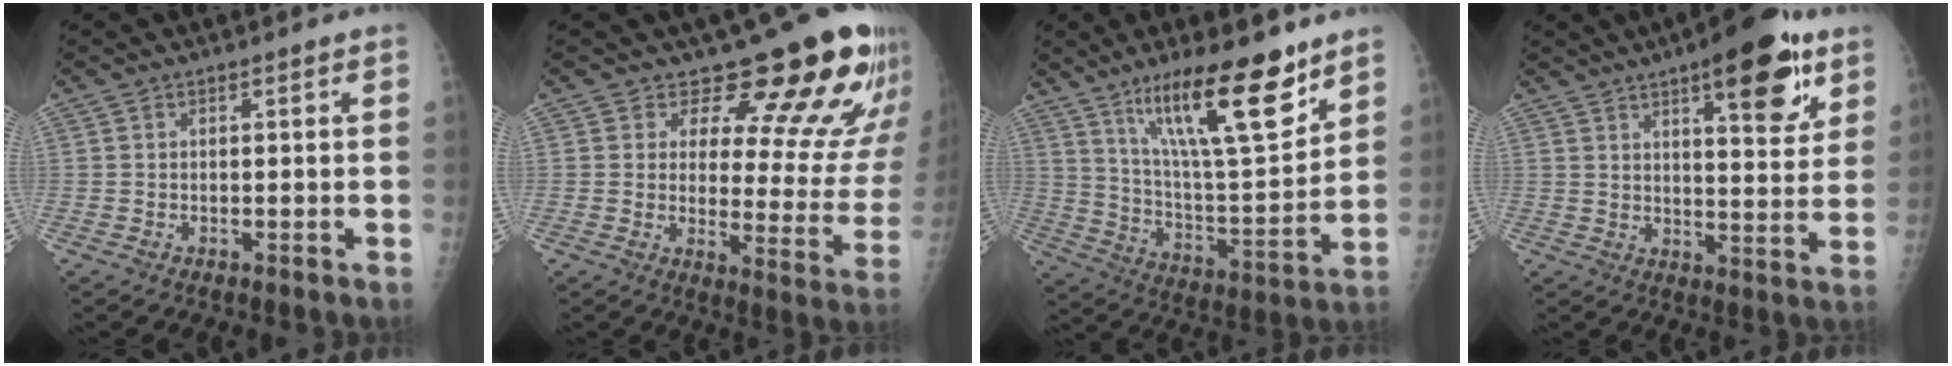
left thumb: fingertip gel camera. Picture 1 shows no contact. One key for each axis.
{"total": 18.6, "fx": 13.9, "fy": 7.8, "fz": 9.6, "tx": -0.067, "ty": -0.095, "tz": 0.159}
{"total": 20.5, "fx": 13.2, "fy": 4.9, "fz": 14.9, "tx": -0.219, "ty": -0.071, "tz": 0.230}
{"total": 15.7, "fx": 8.6, "fy": 5.3, "fz": 12.0, "tx": -0.129, "ty": -0.036, "tz": 0.119}